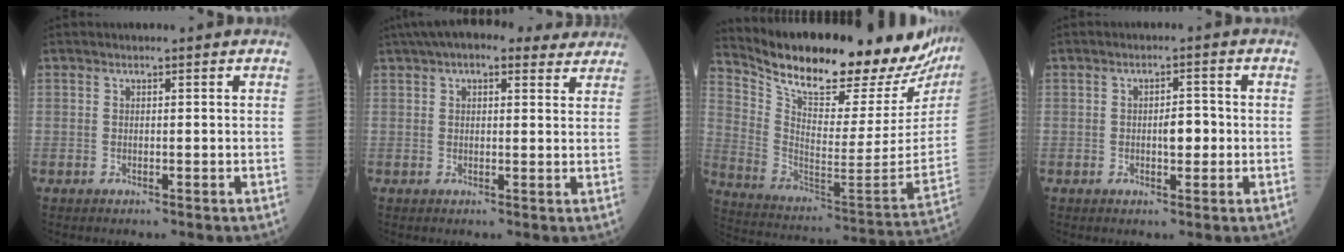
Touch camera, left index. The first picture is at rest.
{"total": 12.6, "force": [9.8, 4.3, 6.6], "torque": [-0.099, 0.051, 0.131]}
{"total": 30.1, "force": [25.8, 6.6, 14.0], "torque": [-0.244, -0.076, 0.364]}
{"total": 2.9, "force": [-0.6, 1.2, 2.6], "torque": [-0.037, 0.001, -0.009]}